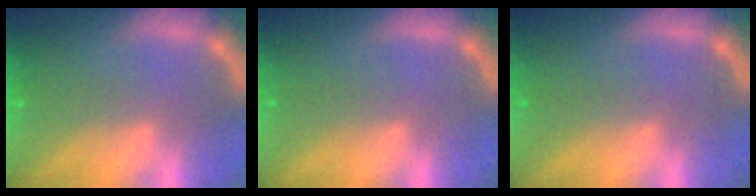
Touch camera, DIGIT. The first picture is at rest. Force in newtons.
{"total": 0.0}
{"total": 0.0}